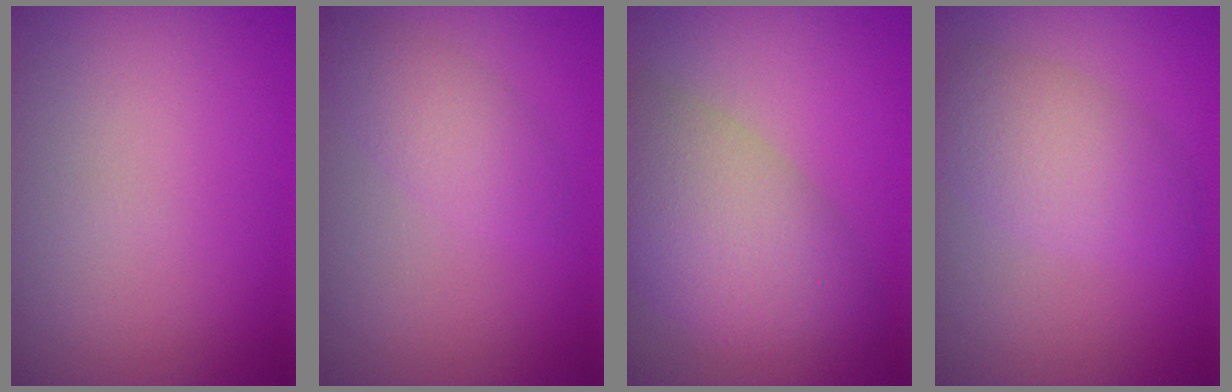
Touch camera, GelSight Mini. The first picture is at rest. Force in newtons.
{"total": 2.5, "press": 2.5, "slide": 0.1}
{"total": 7.7, "press": 7.7, "slide": 0.4}
{"total": 4.2, "press": 4.1, "slide": 0.3}